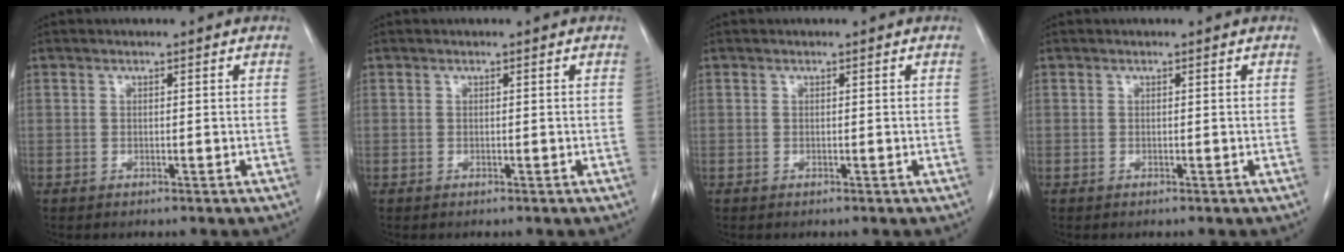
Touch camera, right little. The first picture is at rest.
{"total": 0.0}
{"total": 0.0}
{"total": 0.0}